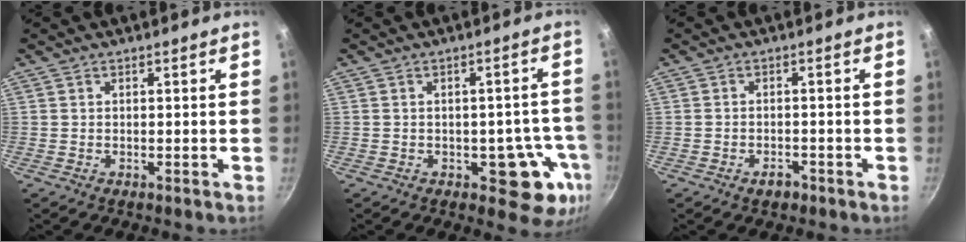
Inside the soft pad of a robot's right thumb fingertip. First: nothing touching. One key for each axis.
{"total": 9.6, "fx": -3.3, "fy": 5.6, "fz": 7.0, "tx": -0.023, "ty": 0.021, "tz": -0.039}
{"total": 2.5, "fx": -1.6, "fy": 1.5, "fz": 1.2, "tx": -0.012, "ty": 0.017, "tz": -0.021}